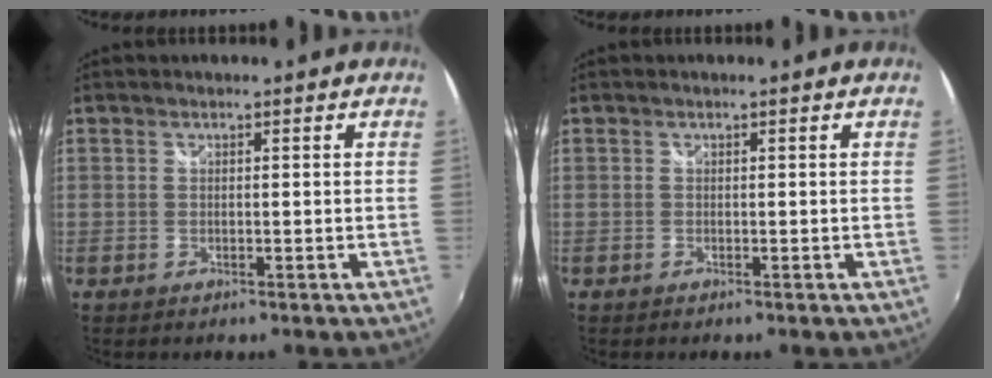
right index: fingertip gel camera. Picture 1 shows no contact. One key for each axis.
{"total": 0.0}